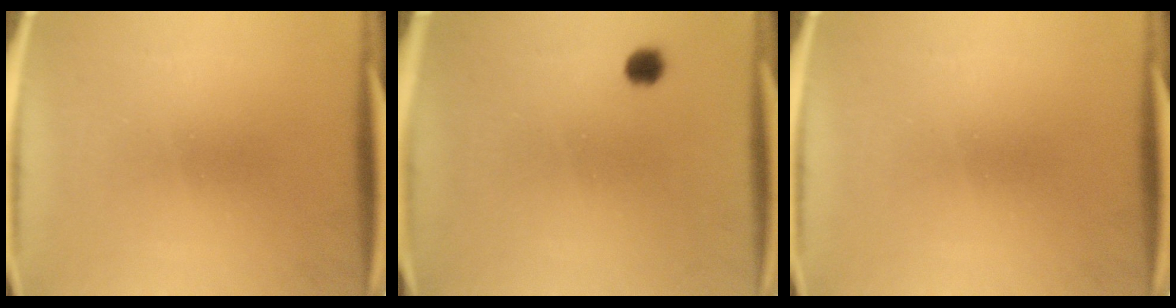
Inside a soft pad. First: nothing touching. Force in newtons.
{"total": 1.8}
{"total": 0.0}